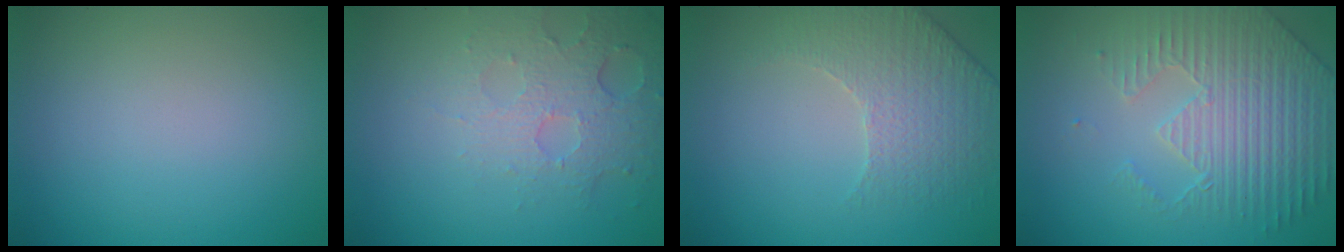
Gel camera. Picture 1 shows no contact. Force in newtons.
{"total": 4.7, "press": 3.1, "slide": 3.5}
{"total": 2.6, "press": 2.4, "slide": 1.0}
{"total": 4.3, "press": 4.2, "slide": 1.1}